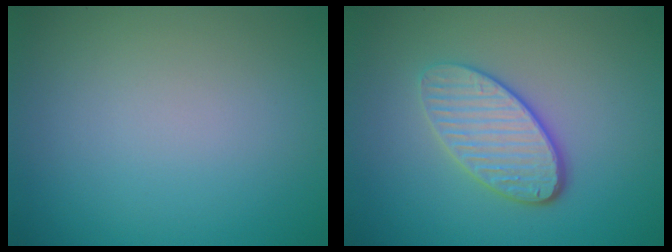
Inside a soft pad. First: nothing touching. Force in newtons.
{"total": 4.0, "press": 3.3, "slide": 2.4}